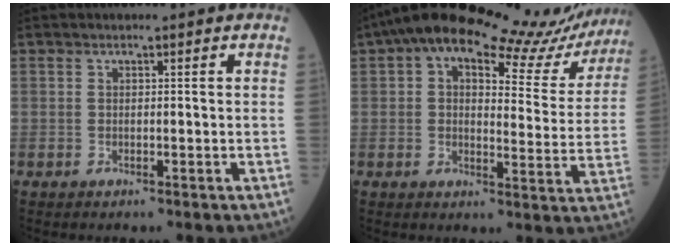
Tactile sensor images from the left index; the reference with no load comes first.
{"total": 17.7, "force": [15.2, 4.6, 7.9], "torque": [-0.109, 0.016, 0.183]}